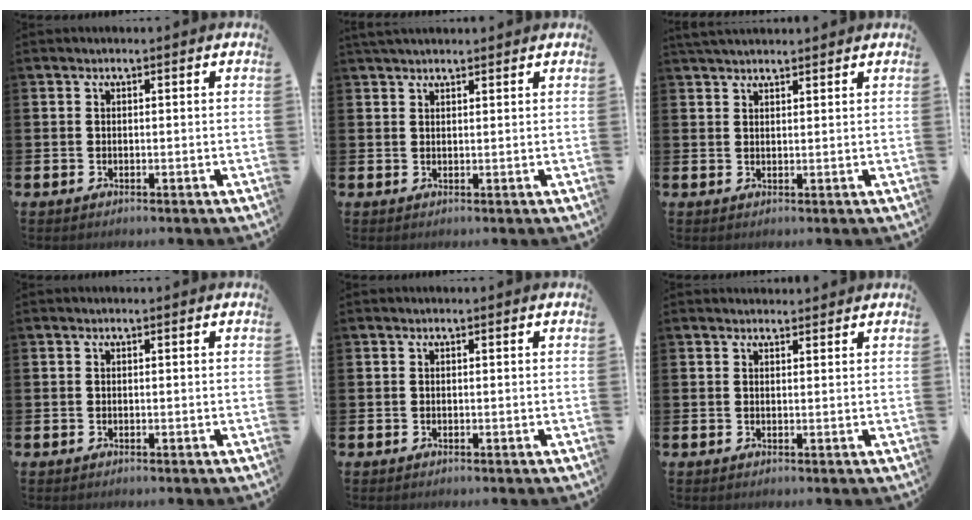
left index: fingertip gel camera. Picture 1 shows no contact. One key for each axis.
{"total": 2.1, "fx": 1.9, "fy": 0.5, "fz": 0.6, "tx": -0.003, "ty": -0.004, "tz": 0.034}
{"total": 2.7, "fx": 2.5, "fy": 0.5, "fz": 0.7, "tx": -0.014, "ty": -0.005, "tz": 0.046}
{"total": 0.0}
{"total": 0.0}
{"total": 1.4, "fx": 1.3, "fy": 0.4, "fz": 0.1, "tx": 0.009, "ty": -0.003, "tz": 0.022}